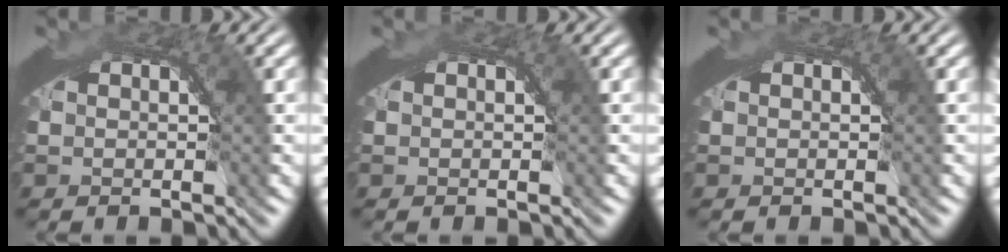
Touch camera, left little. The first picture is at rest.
{"total": 0.0}
{"total": 0.0}